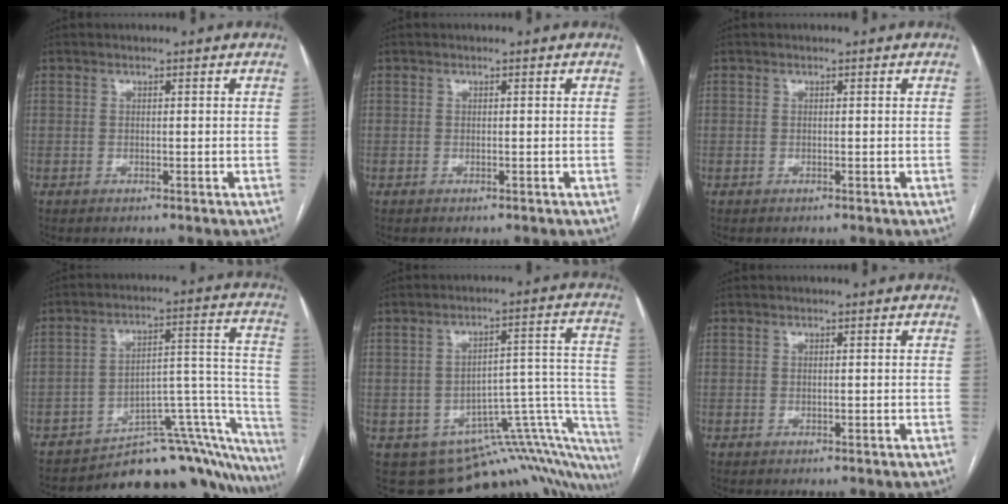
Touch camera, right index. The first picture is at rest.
{"total": 0.0}
{"total": 0.0}
{"total": 22.6, "force": [-19.6, 5.9, 9.4], "torque": [-0.026, 0.059, -0.253]}
{"total": 17.6, "force": [-12.5, 7.6, 9.8], "torque": [-0.023, 0.086, -0.134]}
{"total": 0.0}